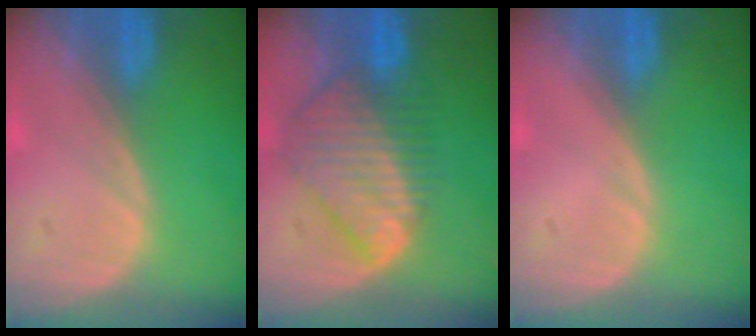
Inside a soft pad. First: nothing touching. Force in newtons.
{"total": 9.0, "press": 7.7, "slide": 4.5}
{"total": 0.0}